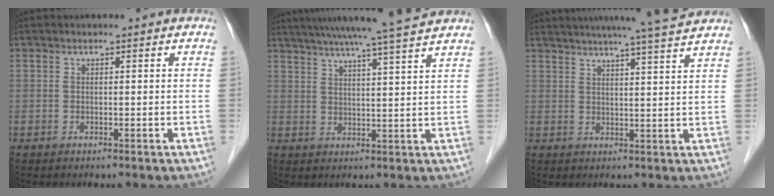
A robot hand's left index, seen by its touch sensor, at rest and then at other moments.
{"total": 15.0, "force": [13.1, -1.4, 7.2], "torque": [-0.127, -0.001, 0.179]}
{"total": 13.4, "force": [12.0, -0.9, 5.9], "torque": [-0.100, -0.005, 0.153]}